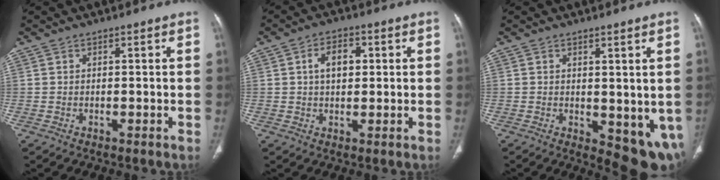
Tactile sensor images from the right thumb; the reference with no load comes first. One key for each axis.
{"total": 5.6, "fx": 1.2, "fy": 3.5, "fz": 4.2, "tx": -0.057, "ty": 0.006, "tz": 0.016}
{"total": 9.2, "fx": -1.0, "fy": 4.1, "fz": 8.1, "tx": -0.083, "ty": -0.023, "tz": -0.001}